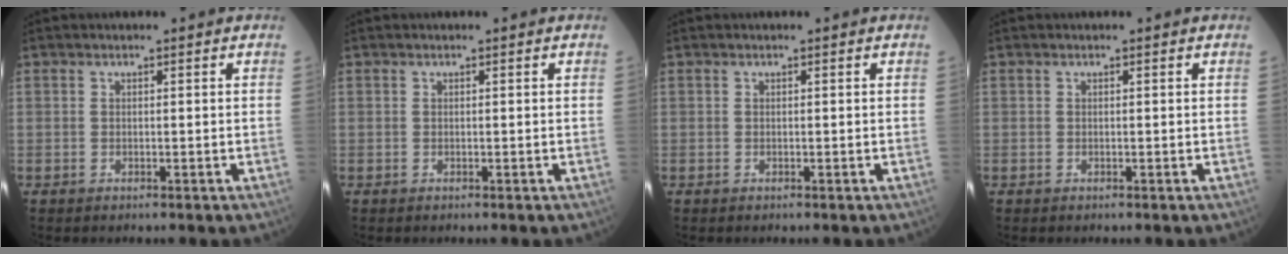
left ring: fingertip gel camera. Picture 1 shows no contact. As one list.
[{"total": 0.0}, {"total": 0.0}, {"total": 0.0}]